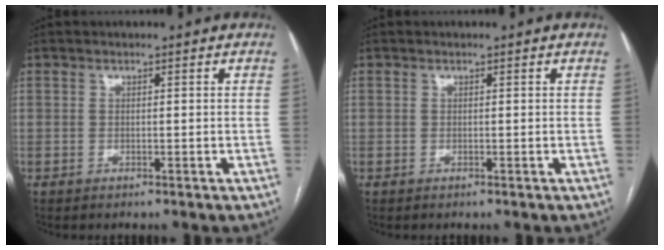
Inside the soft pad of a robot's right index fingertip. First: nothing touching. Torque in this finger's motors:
{"motor_torque": [0.00, 0.00, 0.00, 0.00]}